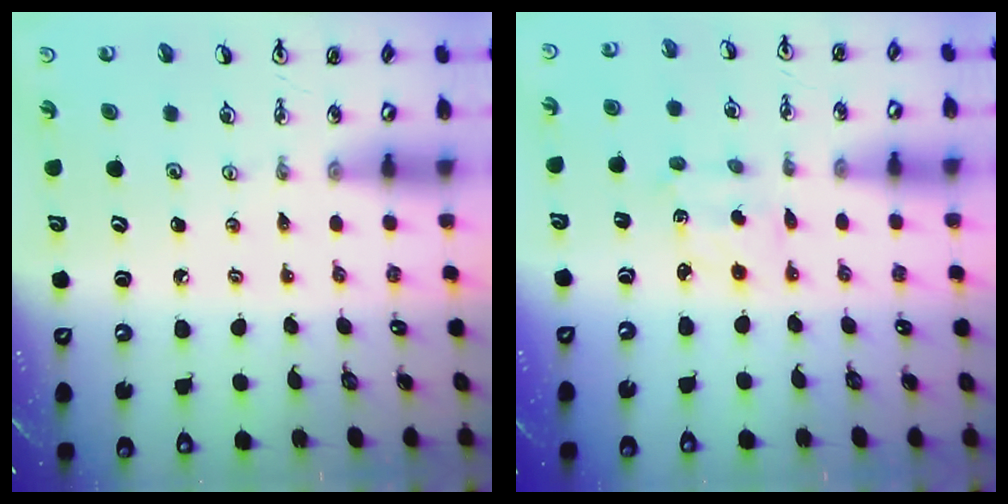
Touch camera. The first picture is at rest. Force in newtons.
{"total": 2.3, "press": 2.3, "slide": 0.4}